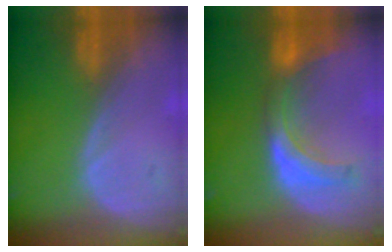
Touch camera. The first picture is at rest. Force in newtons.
{"total": 7.1, "press": 6.7, "slide": 2.5}